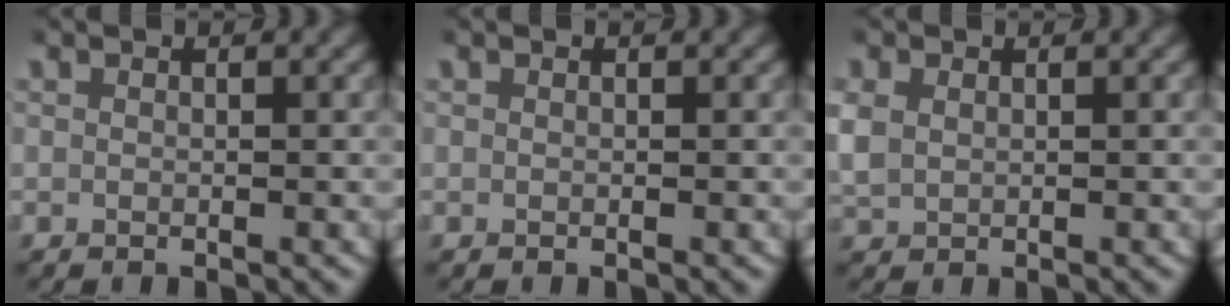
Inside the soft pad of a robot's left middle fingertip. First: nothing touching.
{"total": 0.0}
{"total": 2.6, "force": [0.5, 2.2, 1.3], "torque": [-0.044, -0.004, 0.016]}